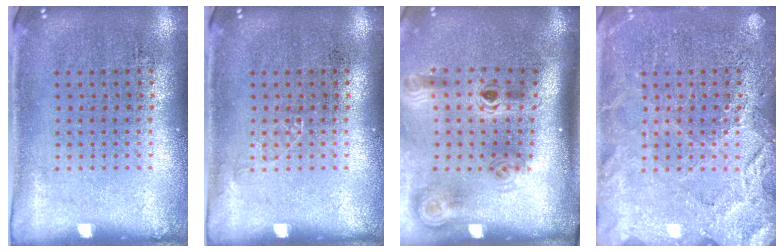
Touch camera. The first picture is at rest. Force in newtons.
{"total": 0.6, "press": 0.6, "slide": 0.1}
{"total": 2.1, "press": 1.4, "slide": 1.5}
{"total": 4.3, "press": 4.2, "slide": 0.6}